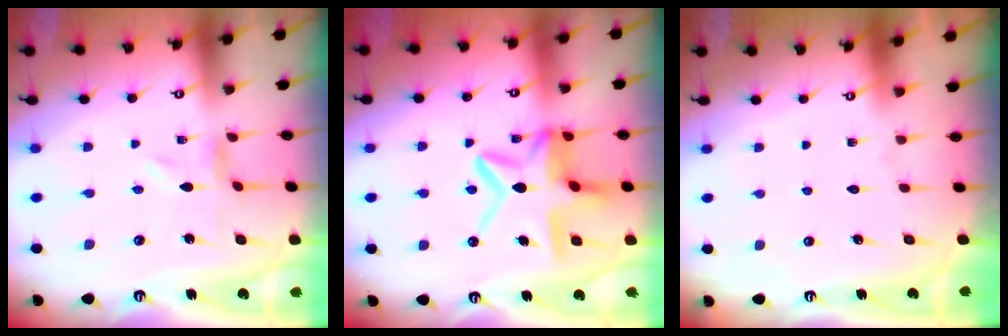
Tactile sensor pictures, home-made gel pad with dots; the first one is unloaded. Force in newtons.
{"total": 14.6, "press": 14.6, "slide": 1.3}
{"total": 1.6, "press": 1.6, "slide": 0.2}